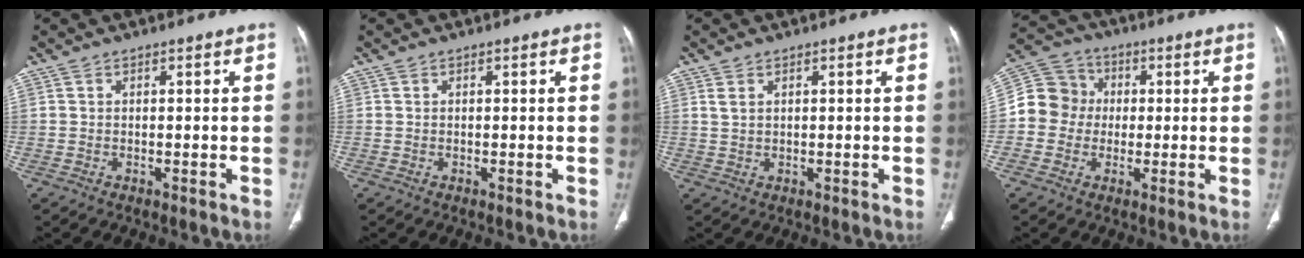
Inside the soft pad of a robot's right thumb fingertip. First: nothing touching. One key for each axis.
{"total": 0.0}
{"total": 1.6, "fx": 0.8, "fy": 0.9, "fz": 1.1, "tx": -0.021, "ty": 0.003, "tz": 0.022}
{"total": 9.9, "fx": -0.2, "fy": 9.3, "fz": 3.6, "tx": -0.046, "ty": 0.030, "tz": -0.014}